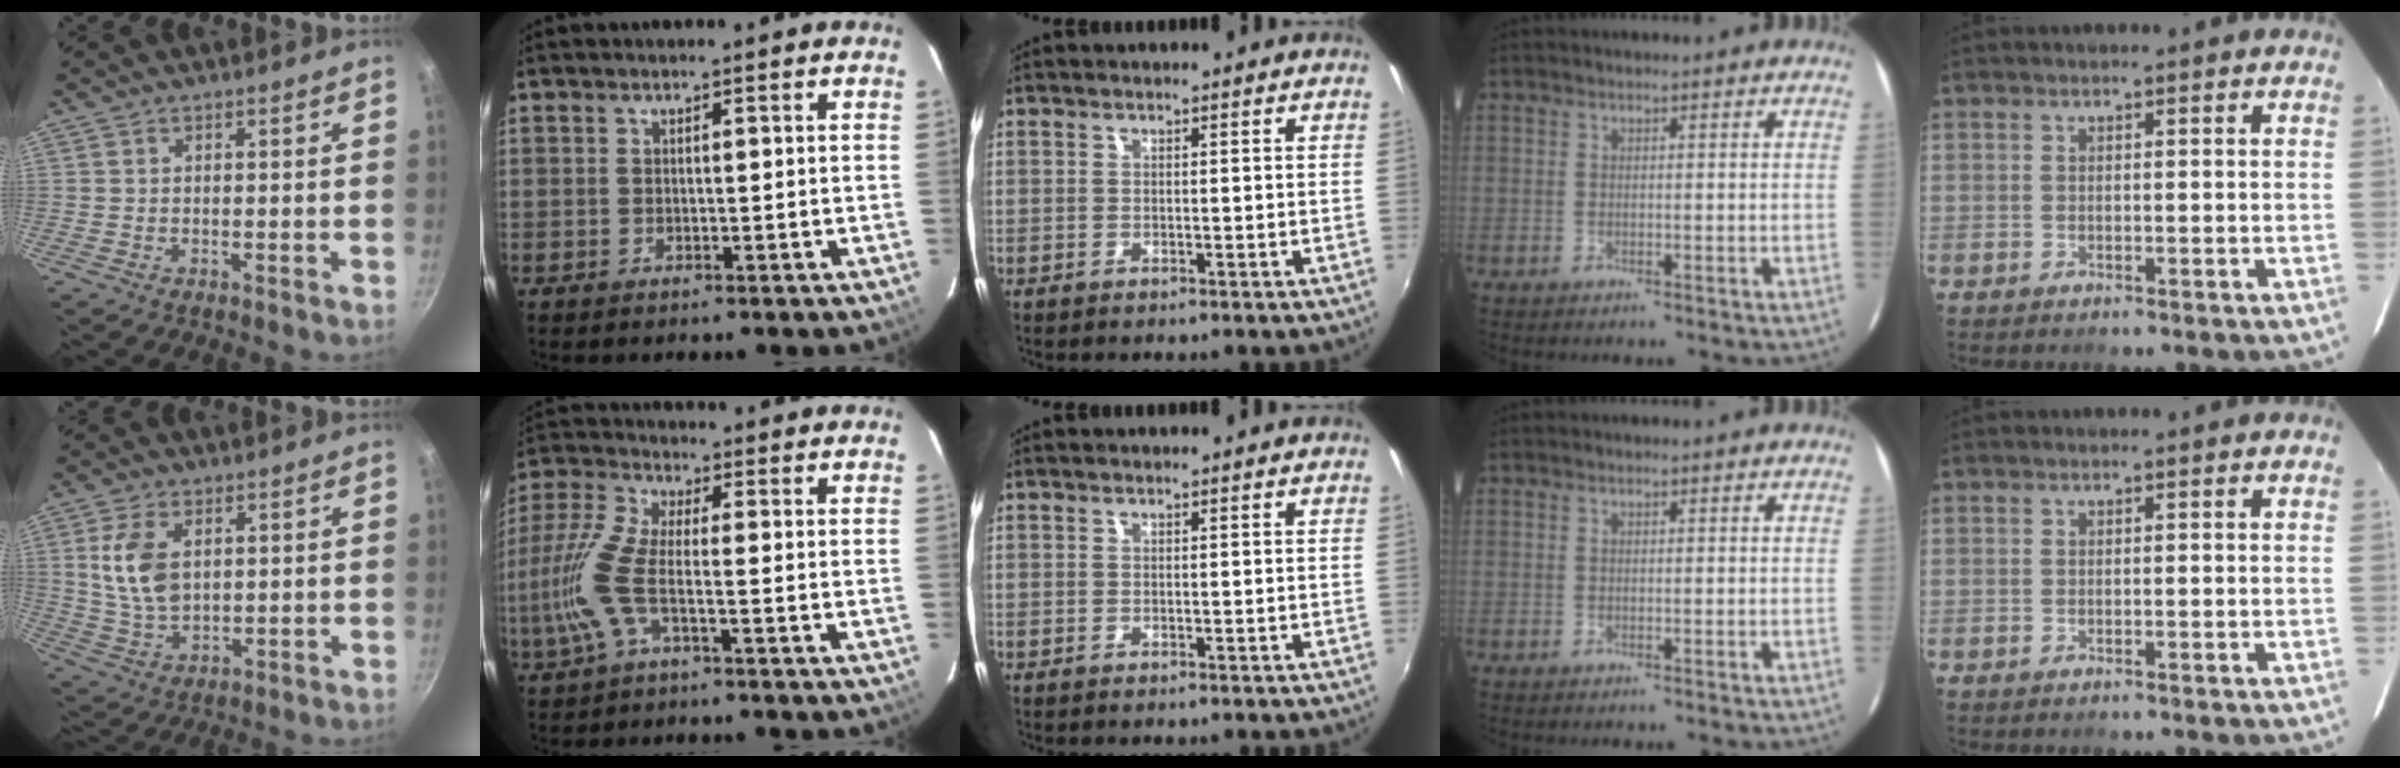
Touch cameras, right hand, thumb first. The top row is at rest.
{"thumb": {"total": 9.5, "force": [2.1, 5.8, 7.3], "torque": [-0.134, -0.014, 0.046]}, "index": {"total": 9.4, "force": [-2.8, 2.2, 8.8], "torque": [-0.214, 0.000, -0.059]}}